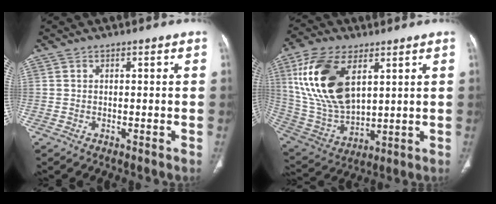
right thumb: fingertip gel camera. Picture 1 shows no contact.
{"total": 19.7, "force": [6.9, 10.6, 15.1], "torque": [-0.288, -0.024, 0.142]}